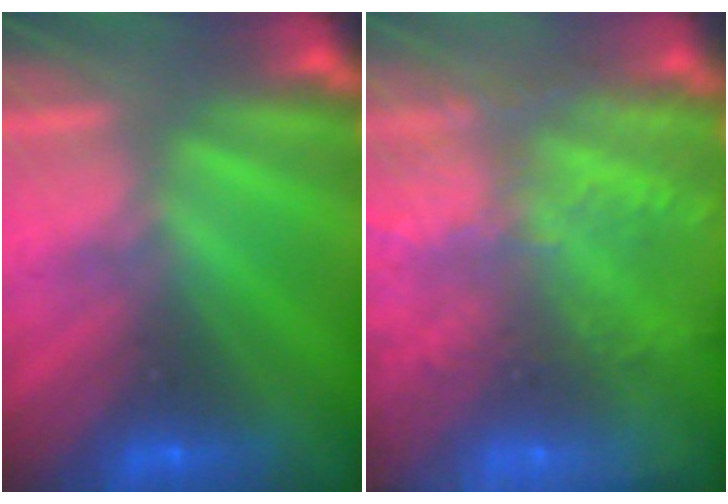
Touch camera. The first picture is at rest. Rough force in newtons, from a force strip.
{"total": 8.6}